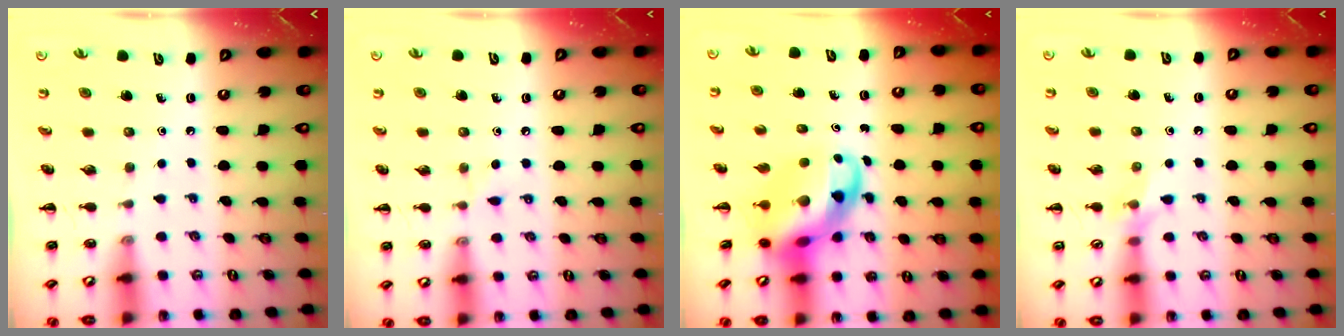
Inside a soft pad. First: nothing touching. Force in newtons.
{"total": 4.4, "press": 4.2, "slide": 1.4}
{"total": 9.2, "press": 8.9, "slide": 2.5}
{"total": 7.0, "press": 6.8, "slide": 1.7}